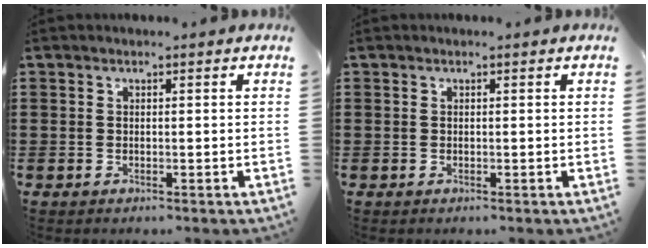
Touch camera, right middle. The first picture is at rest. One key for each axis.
{"total": 0.0}